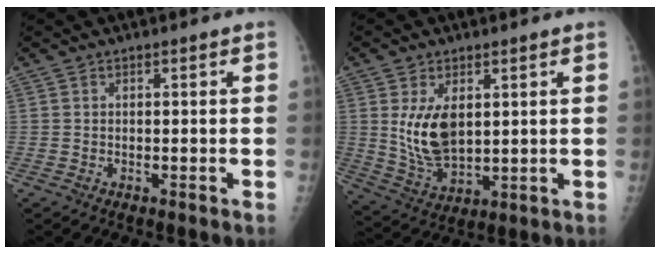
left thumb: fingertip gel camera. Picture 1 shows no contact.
{"total": 9.8, "force": [2.4, 5.6, 7.8], "torque": [-0.132, -0.022, 0.061]}